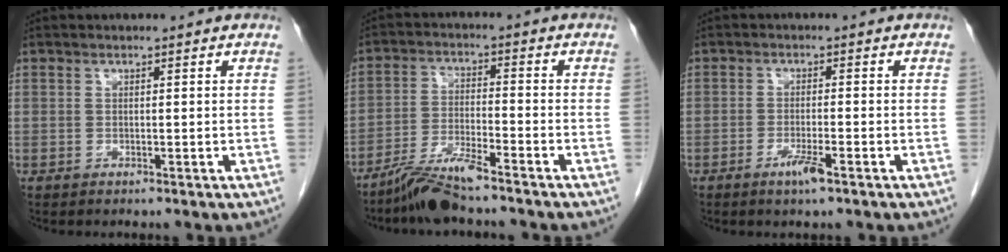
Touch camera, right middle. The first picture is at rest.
{"total": 6.9, "force": [-5.8, 0.2, 3.8], "torque": [-0.078, -0.021, -0.112]}
{"total": 3.3, "force": [-2.0, 0.1, 2.6], "torque": [-0.051, -0.006, -0.036]}